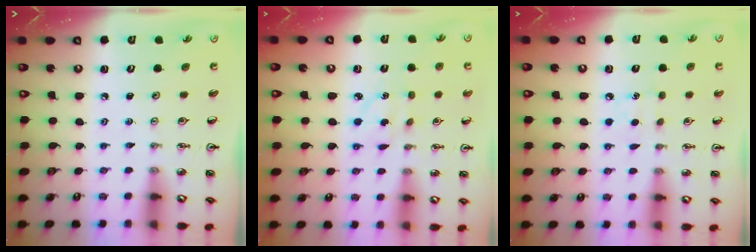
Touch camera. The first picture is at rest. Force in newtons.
{"total": 3.6, "press": 3.5, "slide": 0.7}
{"total": 5.3, "press": 5.2, "slide": 0.6}